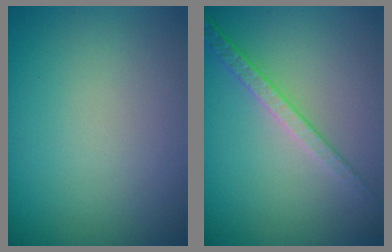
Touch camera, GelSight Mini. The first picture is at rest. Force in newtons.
{"total": 2.4, "press": 2.0, "slide": 1.4}